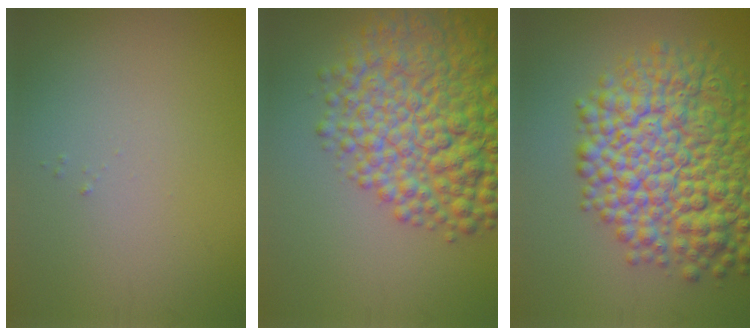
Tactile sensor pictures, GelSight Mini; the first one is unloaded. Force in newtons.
{"total": 10.7, "press": 10.7, "slide": 0.3}
{"total": 12.2, "press": 12.2, "slide": 0.1}